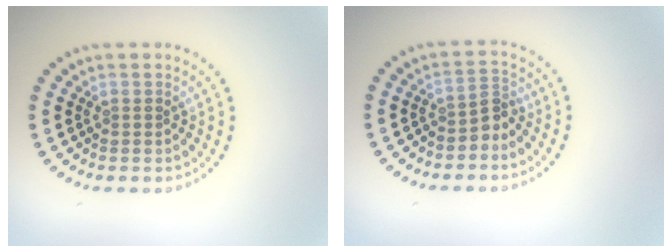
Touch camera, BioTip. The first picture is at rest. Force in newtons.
{"total": 2.0, "press": 1.5, "slide": 1.3}